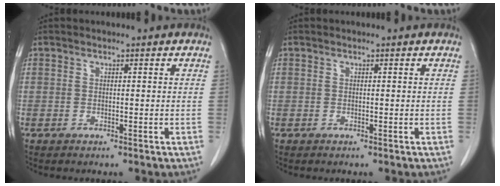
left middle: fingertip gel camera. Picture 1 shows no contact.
{"total": 0.0}